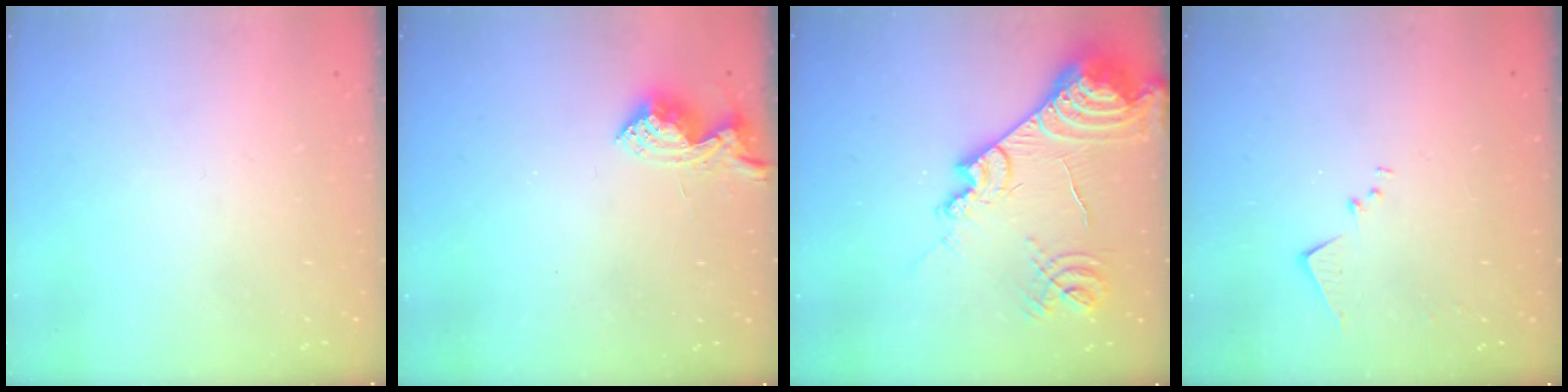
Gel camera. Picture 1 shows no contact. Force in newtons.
{"total": 10.1, "press": 10.1, "slide": 0.5}
{"total": 22.8, "press": 22.6, "slide": 2.5}
{"total": 7.5, "press": 7.4, "slide": 0.6}